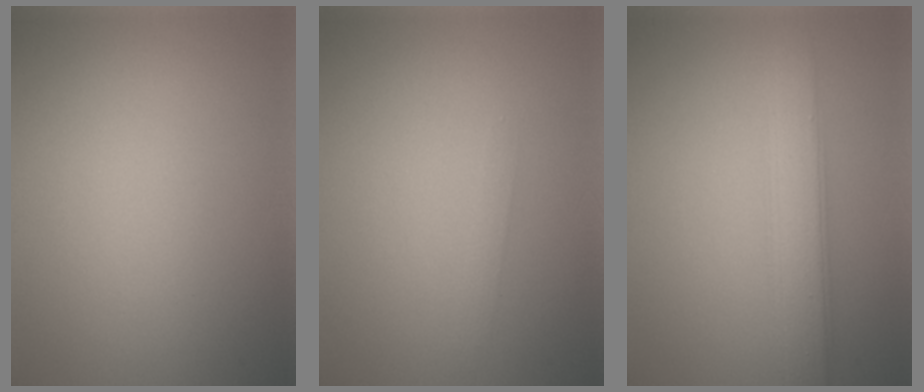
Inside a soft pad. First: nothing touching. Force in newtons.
{"total": 0.8, "press": 0.8, "slide": 0.1}
{"total": 4.0, "press": 4.0, "slide": 0.1}